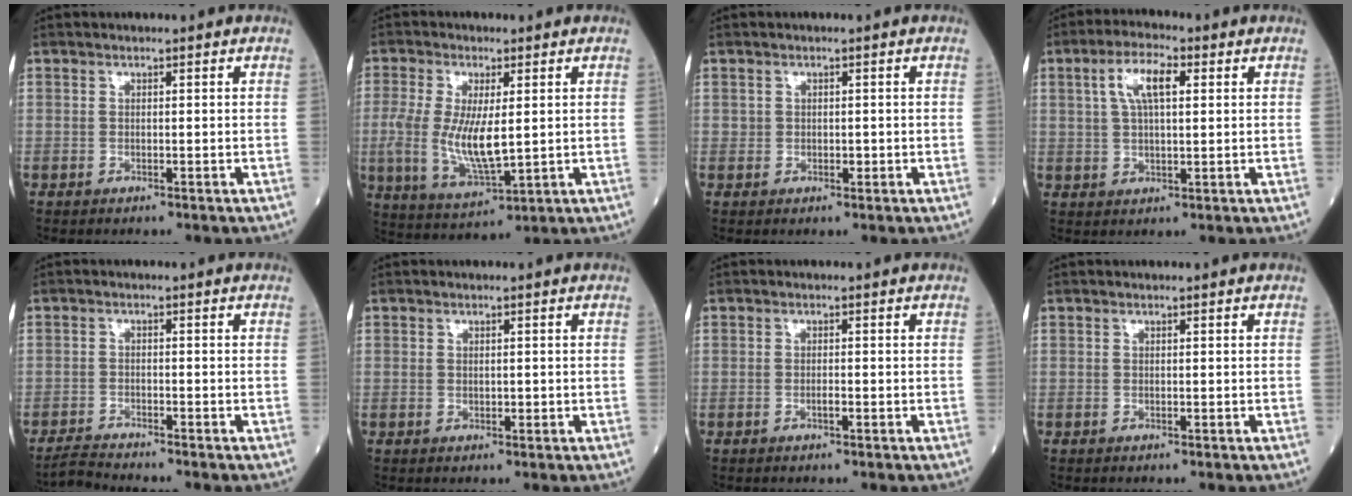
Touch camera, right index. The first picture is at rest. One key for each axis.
{"total": 10.3, "fx": 0.1, "fy": 3.4, "fz": 9.8, "tx": -0.207, "ty": -0.016, "tz": 0.009}
{"total": 1.1, "fx": 0.1, "fy": 0.9, "fz": 0.6, "tx": -0.009, "ty": -0.001, "tz": 0.002}
{"total": 6.8, "fx": 2.3, "fy": 2.2, "fz": 6.1, "tx": -0.121, "ty": 0.015, "tz": 0.042}
{"total": 3.0, "fx": -2.8, "fy": -1.0, "fz": 0.0, "tx": -0.009, "ty": -0.019, "tz": -0.056}
{"total": 1.1, "fx": 0.1, "fy": 0.7, "fz": 0.8, "tx": -0.016, "ty": -0.001, "tz": 0.003}
{"total": 0.9, "fx": -0.4, "fy": 0.1, "fz": 0.8, "tx": -0.019, "ty": 0.000, "tz": -0.006}
{"total": 0.0}